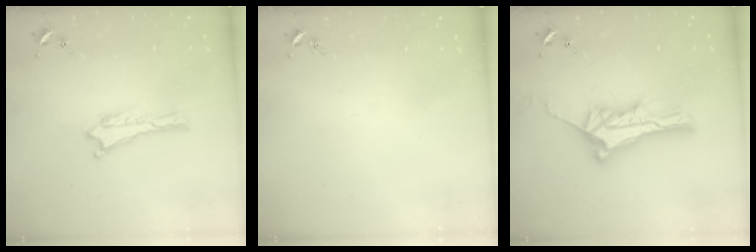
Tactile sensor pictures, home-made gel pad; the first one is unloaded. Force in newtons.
{"total": 0.0}
{"total": 7.4, "press": 7.4, "slide": 0.6}